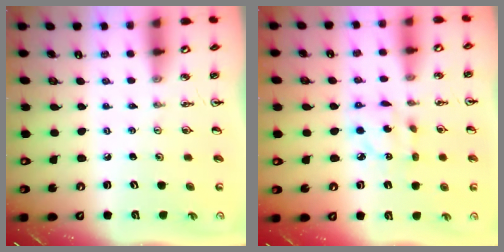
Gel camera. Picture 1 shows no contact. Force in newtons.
{"total": 6.1, "press": 6.1, "slide": 0.2}